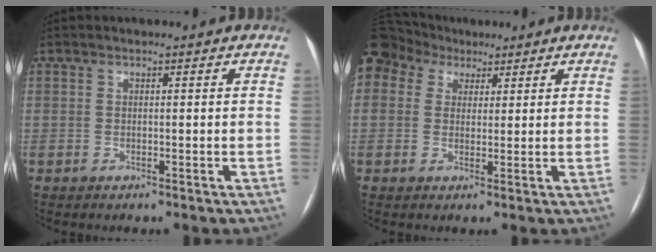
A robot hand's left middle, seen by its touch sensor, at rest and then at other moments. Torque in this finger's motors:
{"motor_torque": [1.37, -0.77, 1.06, 0.21]}